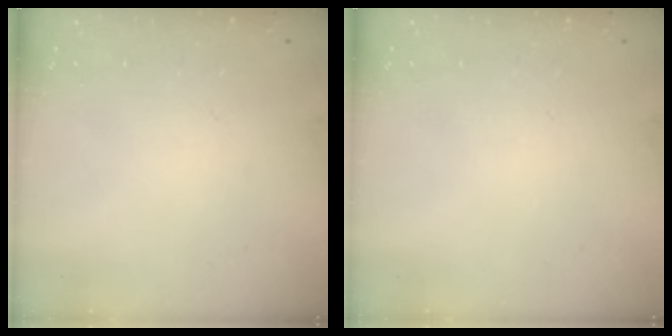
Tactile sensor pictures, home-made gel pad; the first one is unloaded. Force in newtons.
{"total": 0.0}